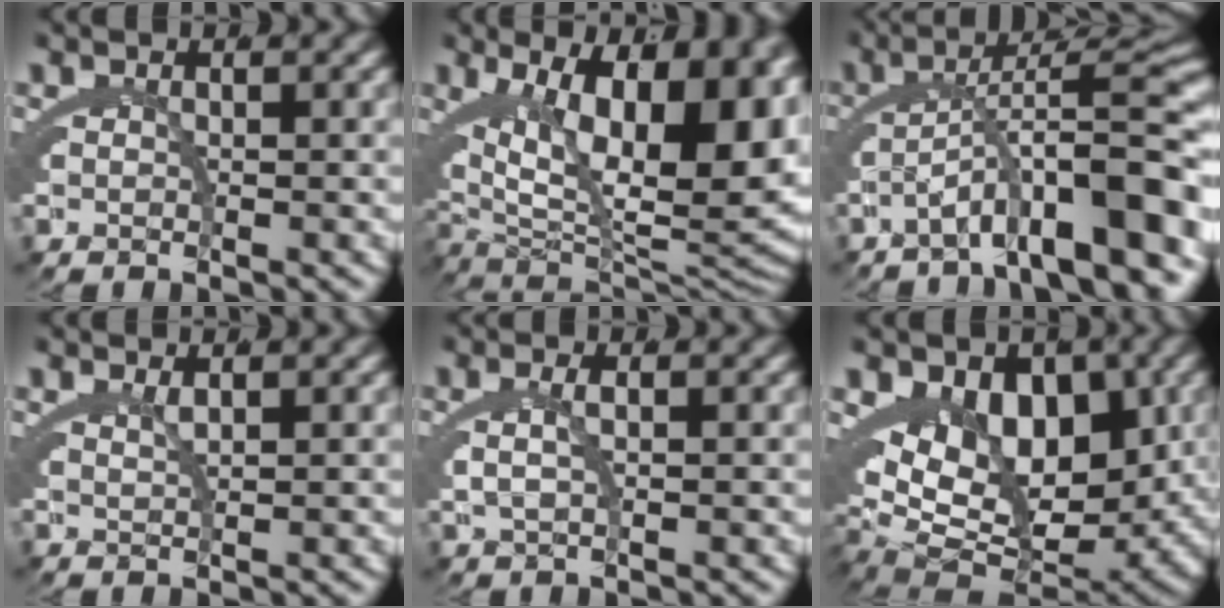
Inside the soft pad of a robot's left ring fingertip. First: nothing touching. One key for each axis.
{"total": 17.2, "fx": 1.9, "fy": 9.2, "fz": 14.4, "tx": -0.198, "ty": -0.022, "tz": 0.051}
{"total": 8.8, "fx": -3.4, "fy": 2.0, "fz": 7.8, "tx": -0.091, "ty": 0.014, "tz": -0.049}
{"total": 1.4, "fx": 0.9, "fy": -1.0, "fz": 0.3, "tx": -0.001, "ty": -0.002, "tz": 0.023}
{"total": 2.1, "fx": 0.3, "fy": 0.6, "fz": 2.0, "tx": -0.044, "ty": 0.003, "tz": 0.006}
{"total": 15.0, "fx": -1.3, "fy": 10.5, "fz": 10.6, "tx": -0.201, "ty": -0.060, "tz": 0.008}